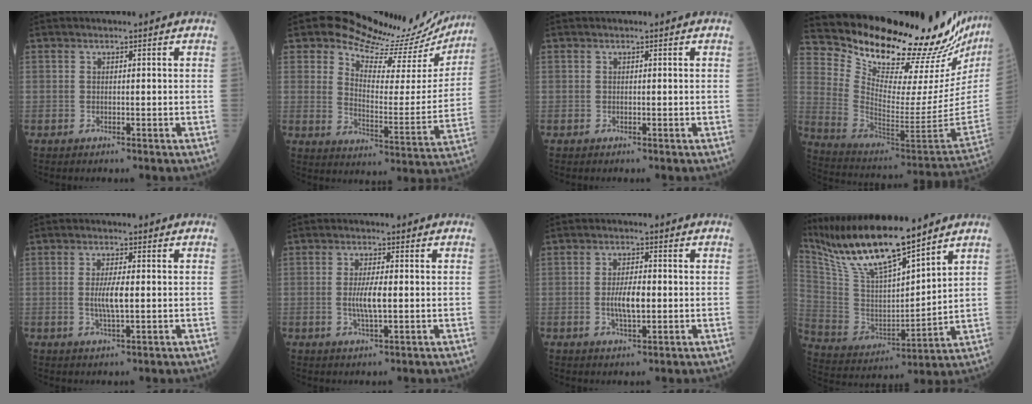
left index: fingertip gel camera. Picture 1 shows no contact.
{"total": 16.1, "force": [15.0, 5.1, 2.5], "torque": [-0.020, -0.059, 0.169]}
{"total": 0.0}
{"total": 29.7, "force": [26.2, 3.0, 13.6], "torque": [-0.226, -0.133, 0.357]}
{"total": 3.8, "force": [-0.9, 0.5, 3.7], "torque": [-0.073, -0.010, -0.019]}
{"total": 3.9, "force": [-1.1, 0.5, 3.8], "torque": [-0.075, -0.010, -0.022]}
{"total": 4.4, "force": [-1.2, 1.3, 4.0], "torque": [-0.079, -0.006, -0.026]}
{"total": 15.8, "force": [13.1, 1.8, 8.6], "torque": [-0.173, -0.004, 0.253]}